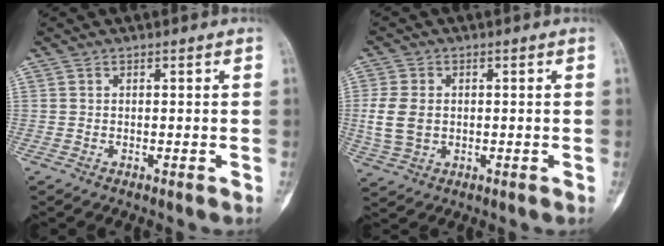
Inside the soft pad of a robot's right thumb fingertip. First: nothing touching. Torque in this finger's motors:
{"motor_torque": [-0.12, -0.04, 0.33, -0.21, 0.00]}